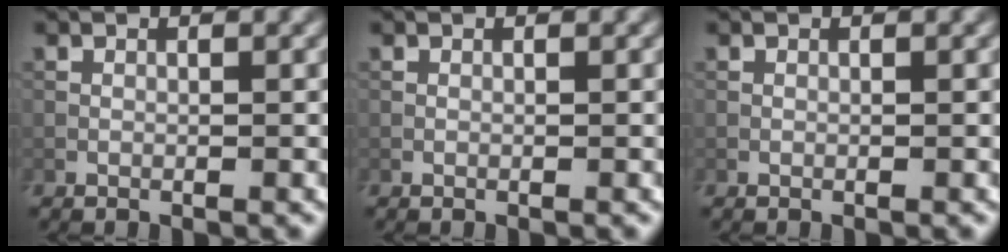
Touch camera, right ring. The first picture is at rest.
{"total": 0.0}
{"total": 0.0}